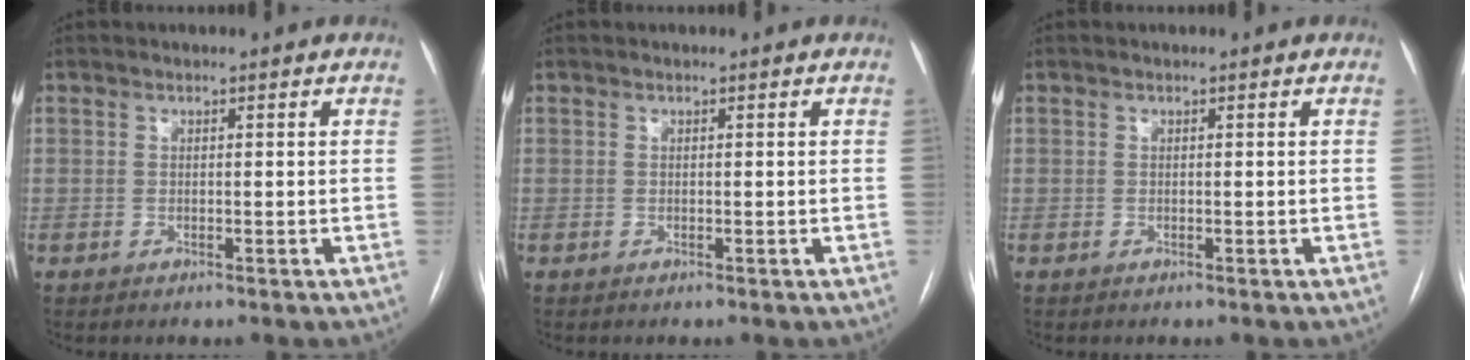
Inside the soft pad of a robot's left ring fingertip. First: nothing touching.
{"total": 0.0}
{"total": 0.0}